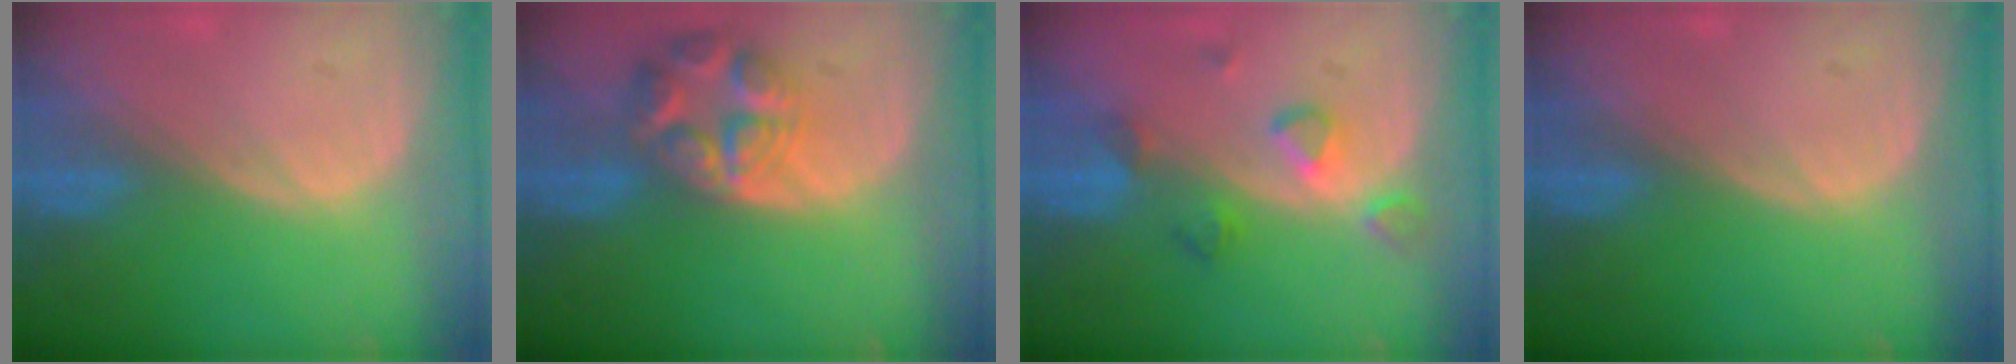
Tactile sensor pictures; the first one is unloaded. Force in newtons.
{"total": 7.8, "press": 7.0, "slide": 3.6}
{"total": 4.4, "press": 4.3, "slide": 0.7}
{"total": 0.0}